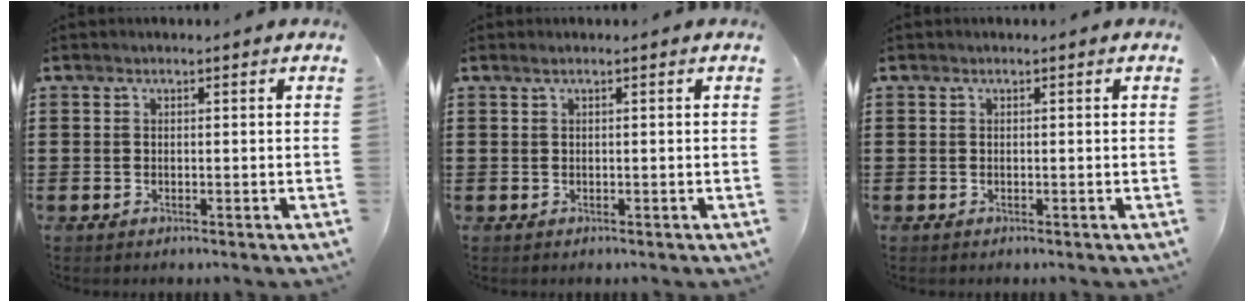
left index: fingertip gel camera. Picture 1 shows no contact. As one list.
[{"total": 0.5, "force": [0.0, 0.0, 0.5], "torque": [-0.008, -0.003, 0.001]}, {"total": 0.0}]